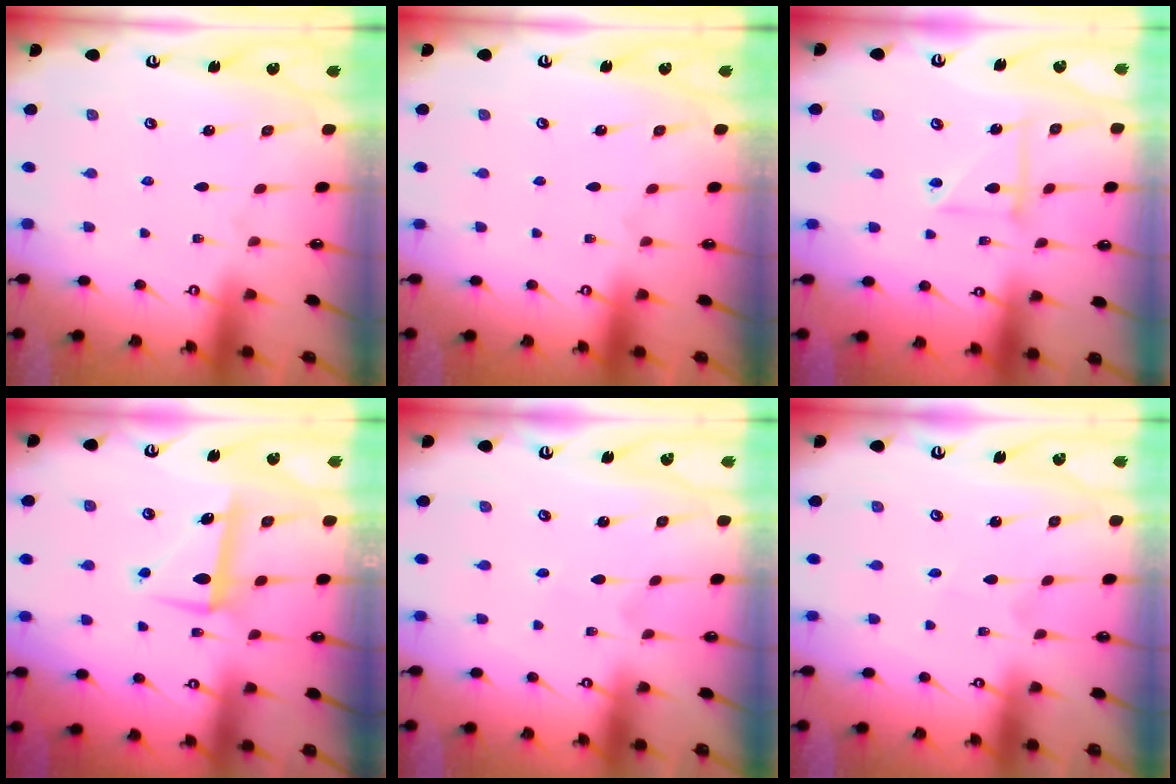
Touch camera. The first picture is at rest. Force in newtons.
{"total": 0.0}
{"total": 6.1, "press": 6.1, "slide": 0.4}
{"total": 7.2, "press": 7.1, "slide": 1.0}
{"total": 0.7, "press": 0.7, "slide": 0.0}
{"total": 1.5, "press": 1.5, "slide": 0.1}